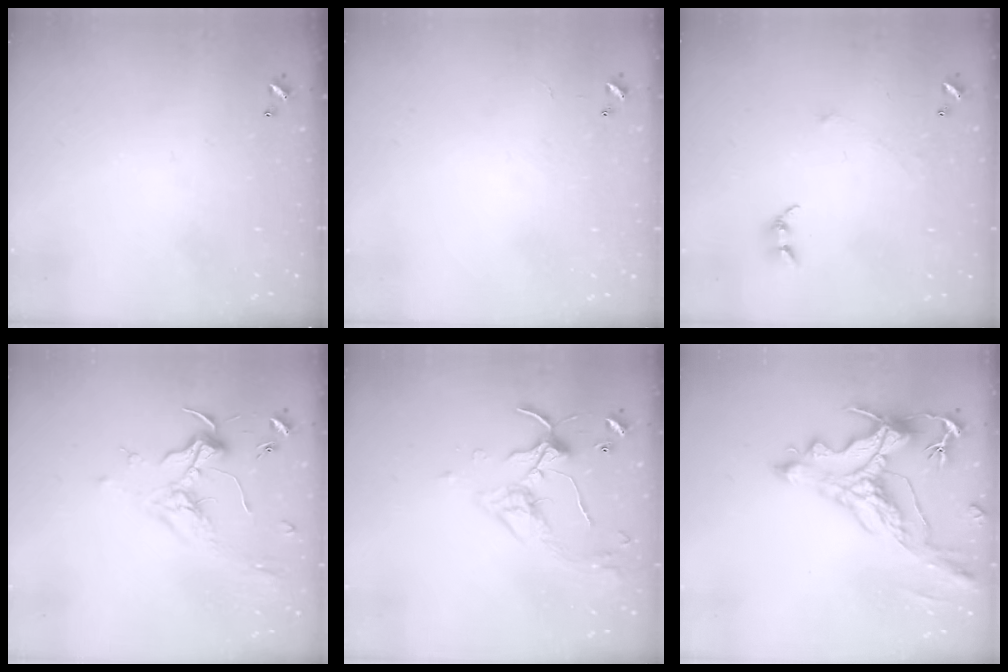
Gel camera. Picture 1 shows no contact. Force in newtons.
{"total": 9.3, "press": 9.3, "slide": 0.6}
{"total": 0.7, "press": 0.6, "slide": 0.5}
{"total": 1.7, "press": 1.5, "slide": 0.8}
{"total": 3.8, "press": 3.8, "slide": 0.3}
{"total": 2.9, "press": 2.6, "slide": 1.5}